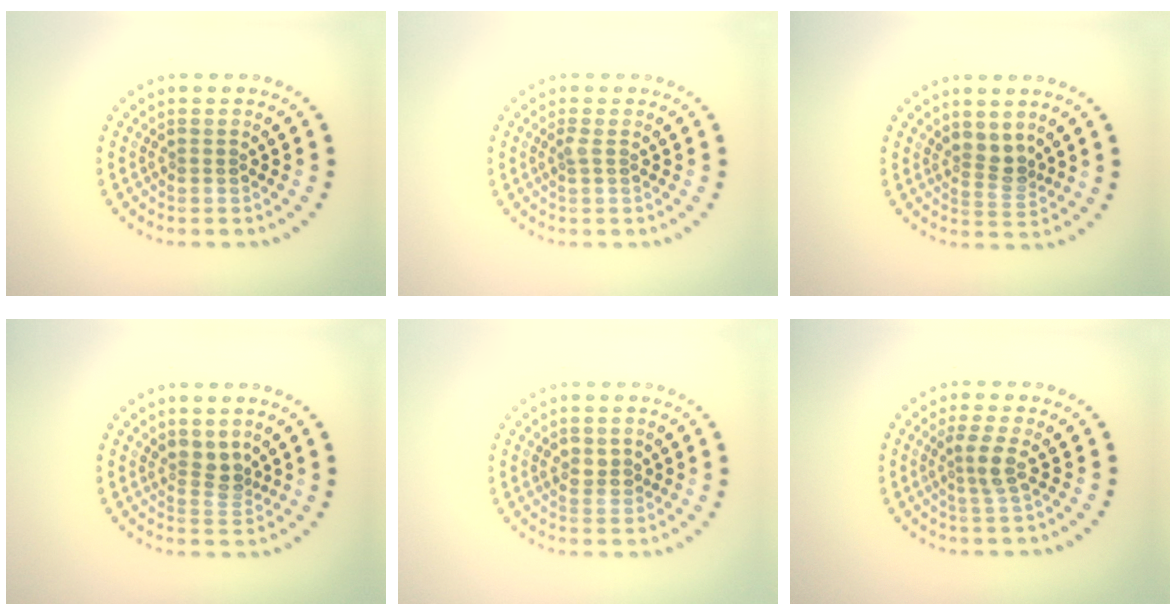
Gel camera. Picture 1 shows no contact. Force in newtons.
{"total": 0.8, "press": 0.6, "slide": 0.5}
{"total": 2.3, "press": 1.7, "slide": 1.5}
{"total": 2.2, "press": 1.7, "slide": 1.5}
{"total": 1.6, "press": 1.6, "slide": 0.4}
{"total": 2.3, "press": 1.8, "slide": 1.3}